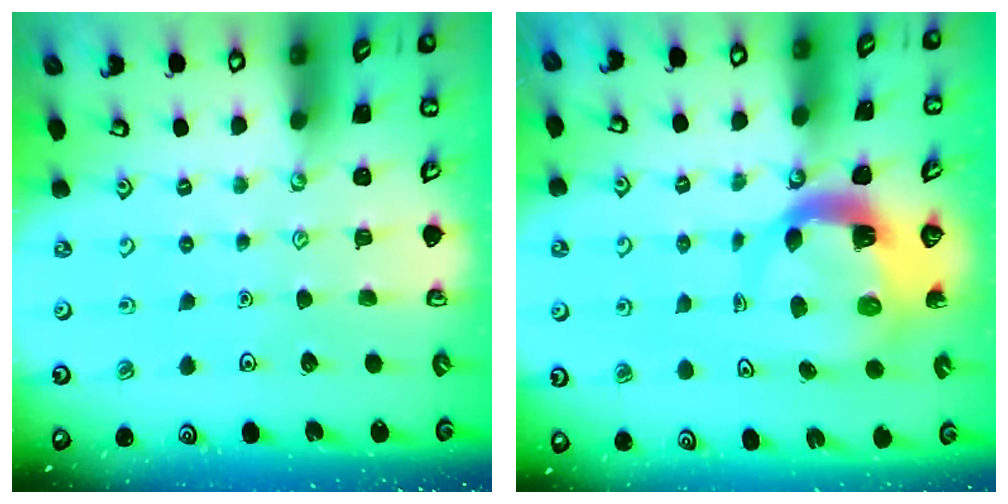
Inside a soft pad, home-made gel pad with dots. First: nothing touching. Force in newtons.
{"total": 6.6, "press": 6.5, "slide": 0.8}